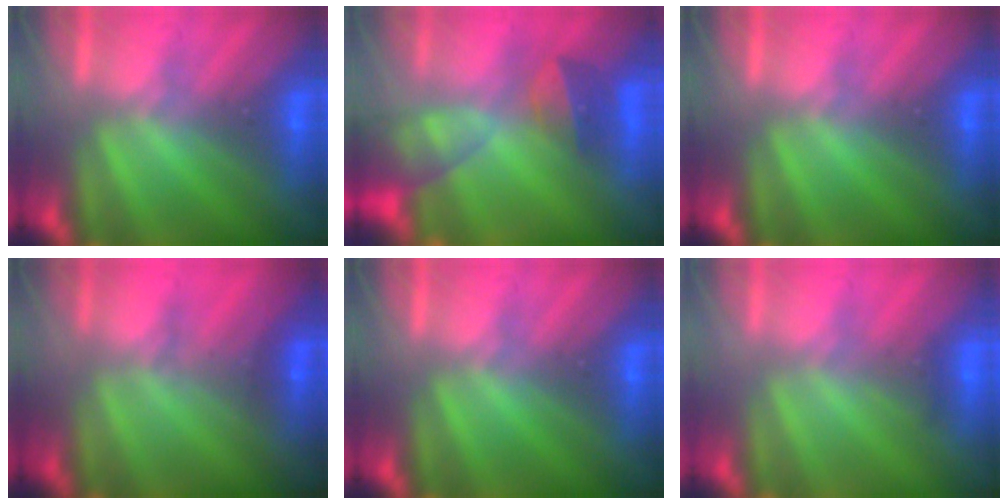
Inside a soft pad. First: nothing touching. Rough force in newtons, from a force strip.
{"total": 9.7}
{"total": 0.0}
{"total": 1.7}
{"total": 0.0}
{"total": 1.8}